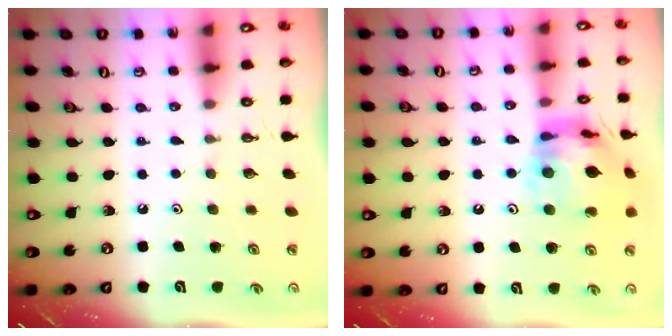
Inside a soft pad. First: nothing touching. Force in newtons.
{"total": 16.7, "press": 16.7, "slide": 1.7}